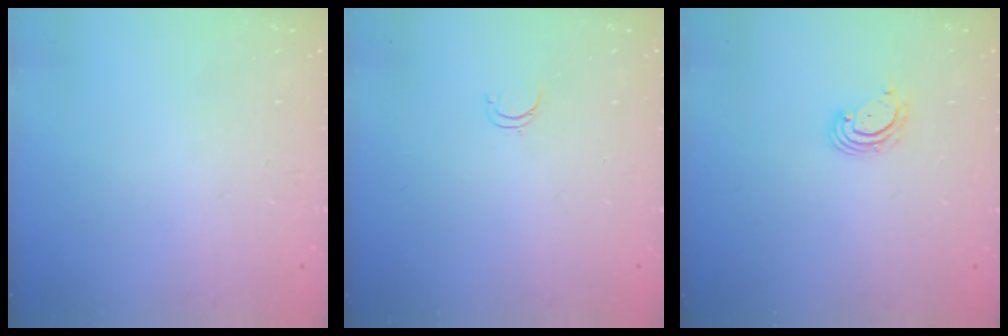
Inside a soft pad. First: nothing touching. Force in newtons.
{"total": 3.1, "press": 3.1, "slide": 0.4}
{"total": 2.9, "press": 2.9, "slide": 0.1}